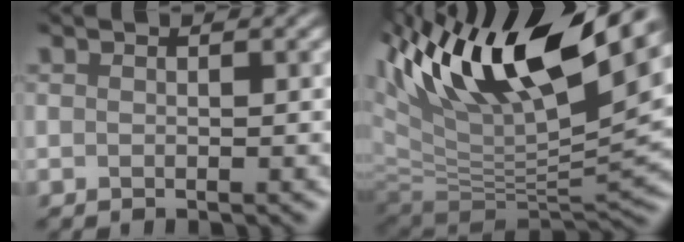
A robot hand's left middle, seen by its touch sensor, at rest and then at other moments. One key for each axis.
{"total": 13.5, "fx": 7.1, "fy": 4.3, "fz": 10.7, "tx": -0.216, "ty": 0.012, "tz": 0.142}